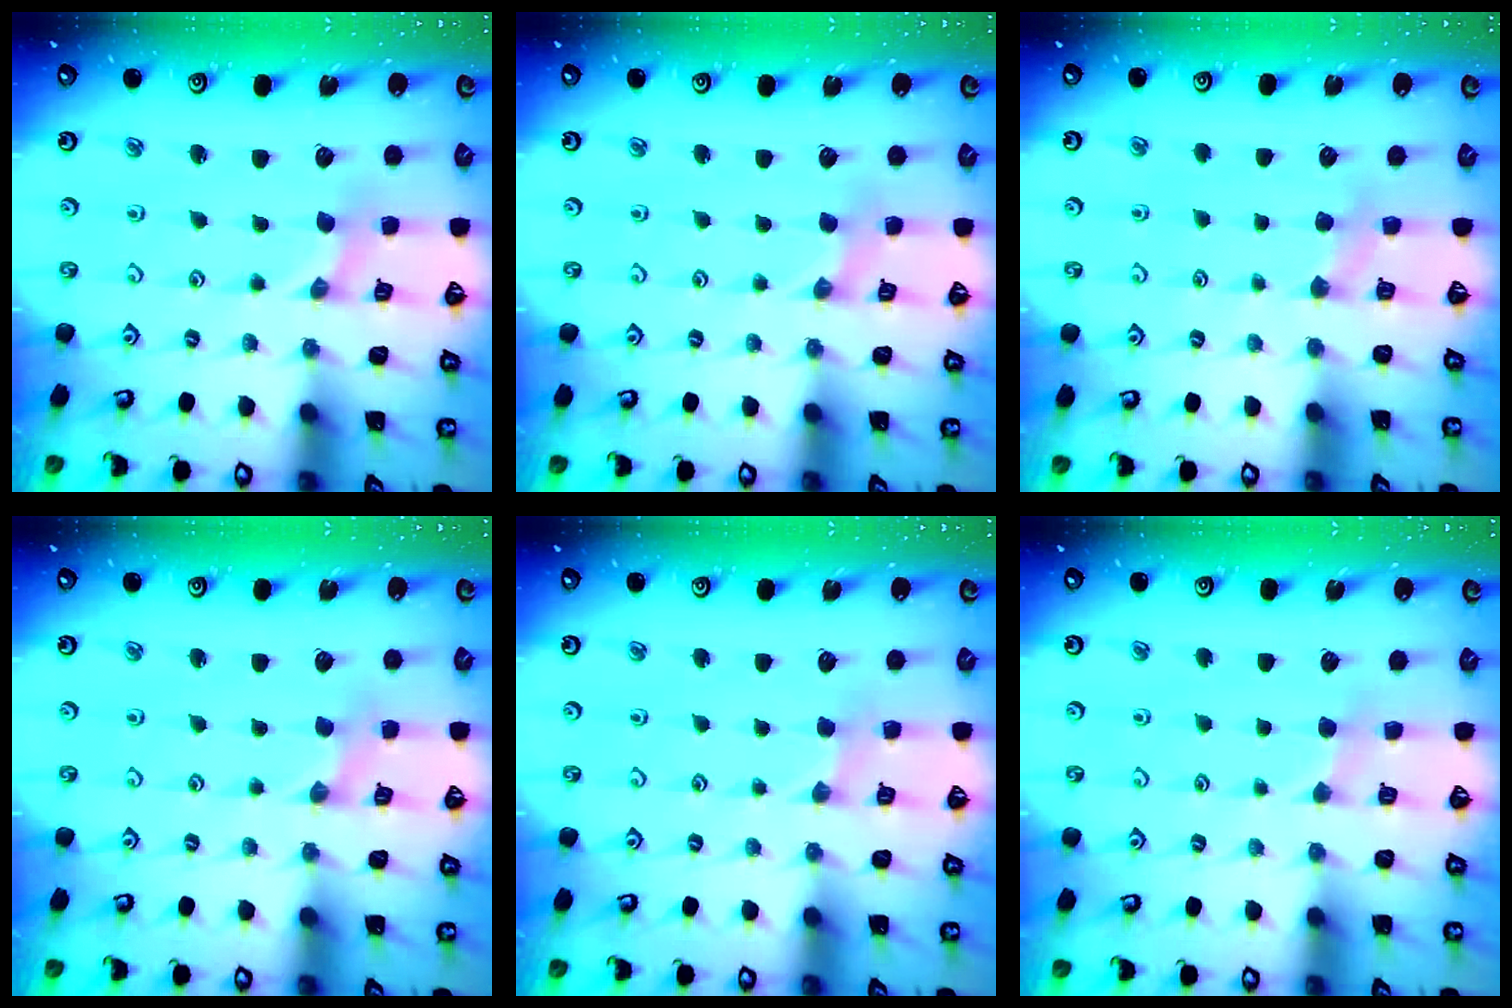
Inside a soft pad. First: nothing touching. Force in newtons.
{"total": 0.7, "press": 0.7, "slide": 0.1}
{"total": 3.3, "press": 3.2, "slide": 0.5}
{"total": 0.0}
{"total": 1.6, "press": 1.6, "slide": 0.4}
{"total": 2.5, "press": 2.4, "slide": 0.4}